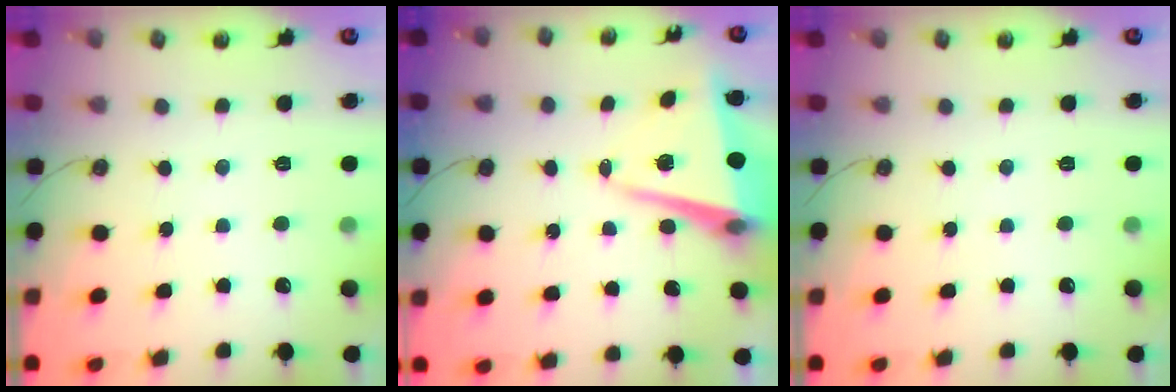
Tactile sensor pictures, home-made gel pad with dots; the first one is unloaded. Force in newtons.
{"total": 8.3, "press": 8.2, "slide": 1.3}
{"total": 0.0}